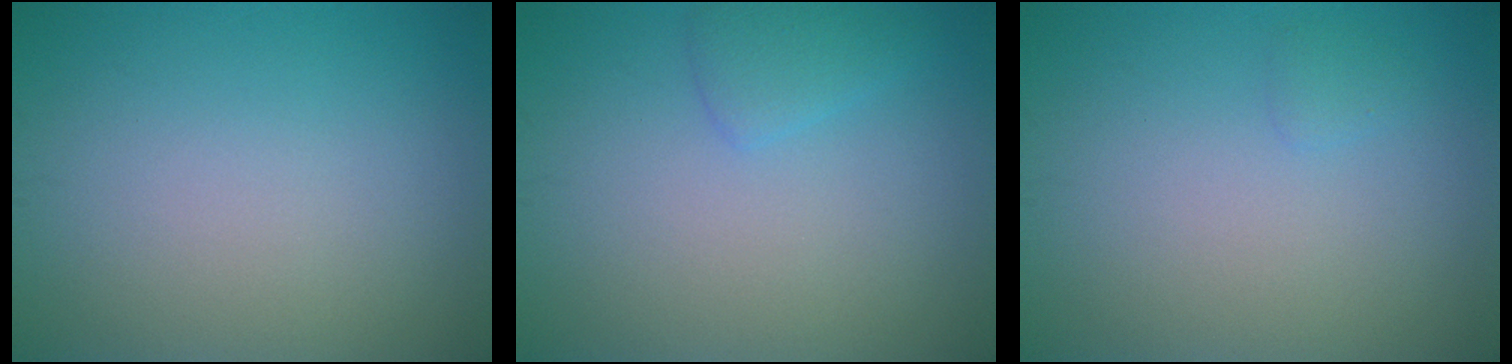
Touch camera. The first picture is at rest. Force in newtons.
{"total": 1.5, "press": 1.5, "slide": 0.0}
{"total": 0.6, "press": 0.6, "slide": 0.1}